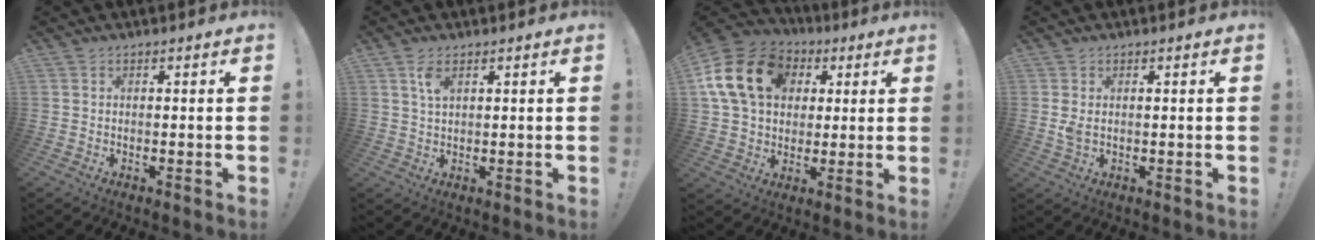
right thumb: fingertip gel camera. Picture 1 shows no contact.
{"total": 3.7, "force": [1.7, 1.6, 2.9], "torque": [-0.054, -0.003, 0.029]}
{"total": 19.5, "force": [5.3, 14.7, 11.7], "torque": [-0.199, 0.004, 0.106]}
{"total": 2.2, "force": [0.6, 1.1, 1.8], "torque": [-0.034, 0.001, 0.011]}